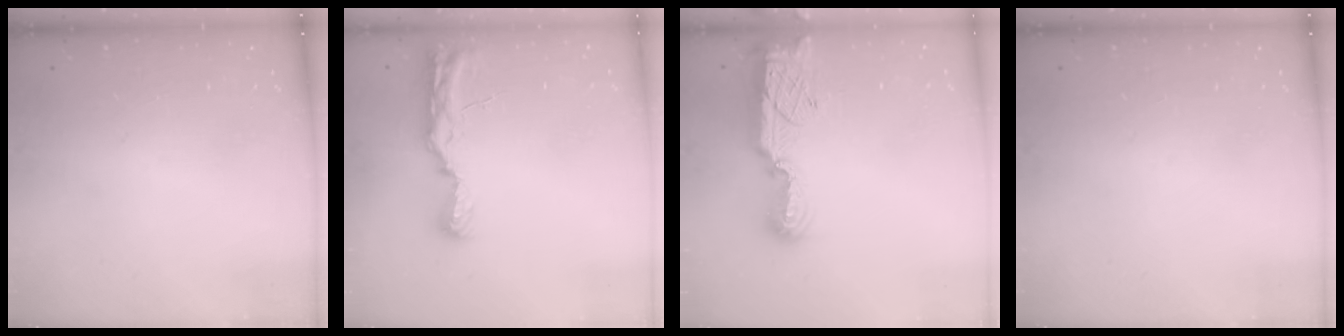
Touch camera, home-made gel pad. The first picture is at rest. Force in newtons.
{"total": 10.5, "press": 9.6, "slide": 4.3}
{"total": 12.8, "press": 11.4, "slide": 5.9}
{"total": 0.0}